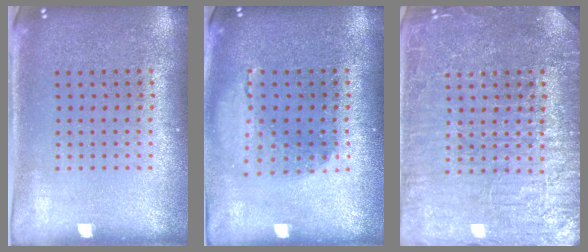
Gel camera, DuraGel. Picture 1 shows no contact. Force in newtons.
{"total": 1.1, "press": 1.1, "slide": 0.2}
{"total": 5.4, "press": 5.4, "slide": 0.8}